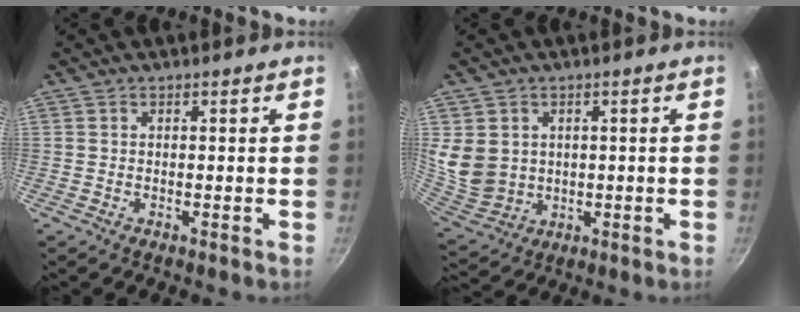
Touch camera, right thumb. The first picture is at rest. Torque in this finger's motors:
{"motor_torque": [-0.74, 0.94, 0.39, 0.10, 0.26]}